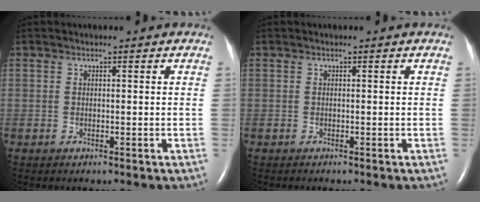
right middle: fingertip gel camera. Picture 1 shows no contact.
{"total": 0.0}